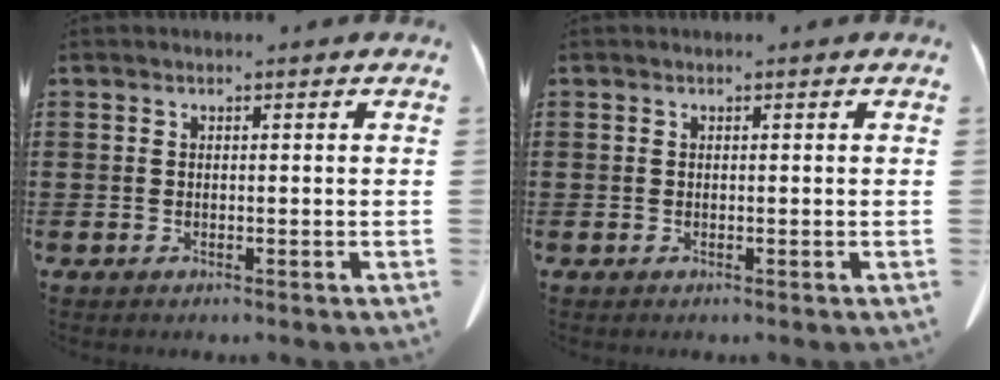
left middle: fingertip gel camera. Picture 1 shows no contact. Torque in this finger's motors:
{"motor_torque": [-0.04, -0.04, 0.02, 0.01]}